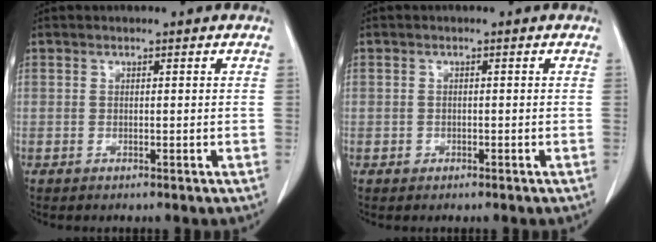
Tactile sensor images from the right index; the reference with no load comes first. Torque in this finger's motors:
{"motor_torque": [-1.06, 0.78, -1.05, -0.17]}